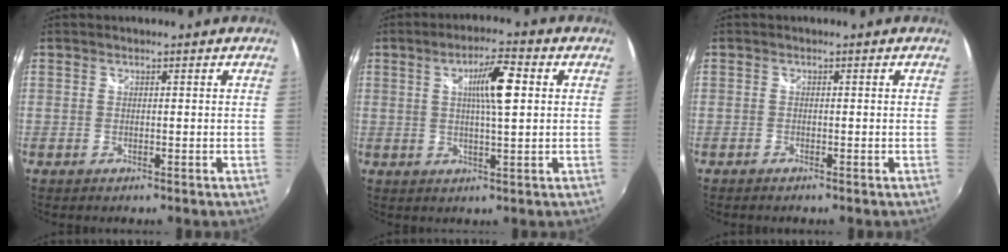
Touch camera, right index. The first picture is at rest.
{"total": 7.5, "force": [1.7, 1.3, 7.2], "torque": [-0.115, 0.007, 0.028]}
{"total": 0.8, "force": [-0.7, 0.2, 0.2], "torque": [-0.008, -0.004, -0.016]}